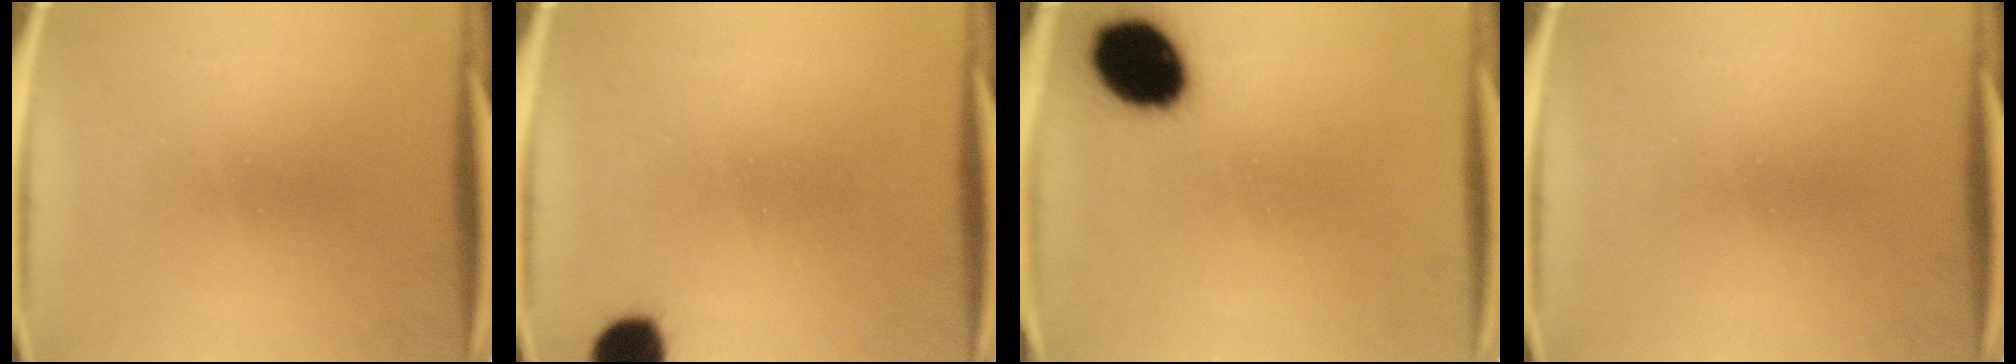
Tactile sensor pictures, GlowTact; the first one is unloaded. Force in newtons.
{"total": 6.5}
{"total": 14.6}
{"total": 0.0}